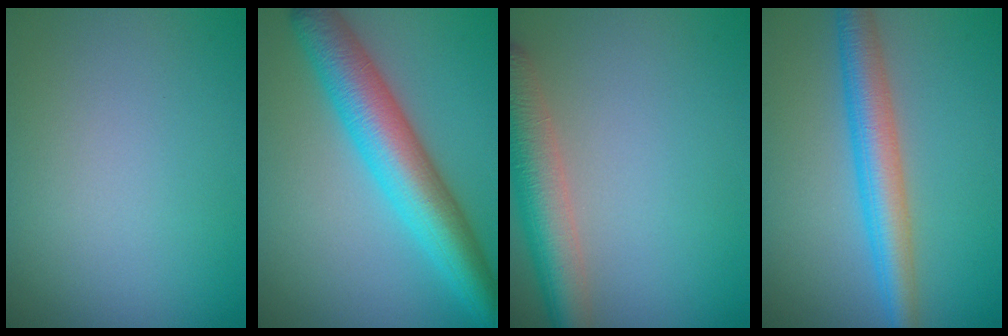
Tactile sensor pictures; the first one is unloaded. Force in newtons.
{"total": 8.2, "press": 8.2, "slide": 0.1}
{"total": 5.7, "press": 5.7, "slide": 0.3}
{"total": 5.0, "press": 5.0, "slide": 0.1}